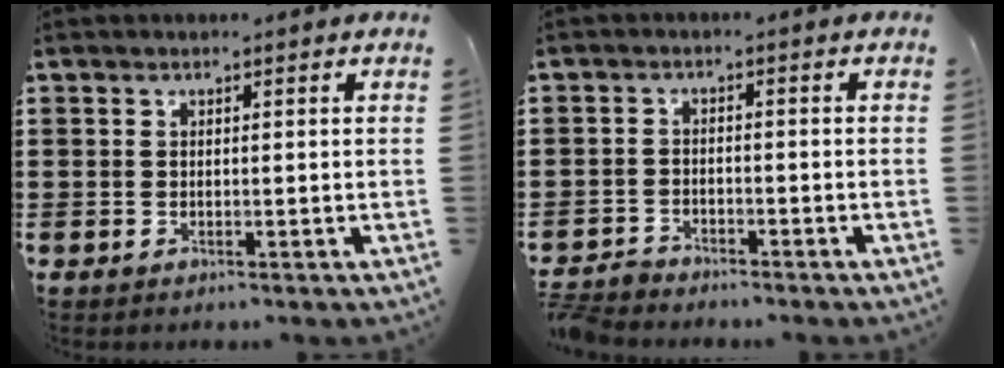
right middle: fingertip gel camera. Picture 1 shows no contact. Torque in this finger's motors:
{"motor_torque": [0.07, 0.10, -0.10, -0.04]}